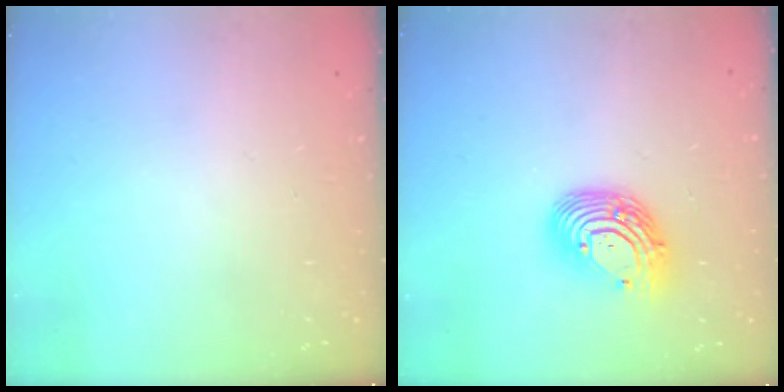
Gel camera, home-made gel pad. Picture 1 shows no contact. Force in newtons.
{"total": 12.8, "press": 12.8, "slide": 1.2}